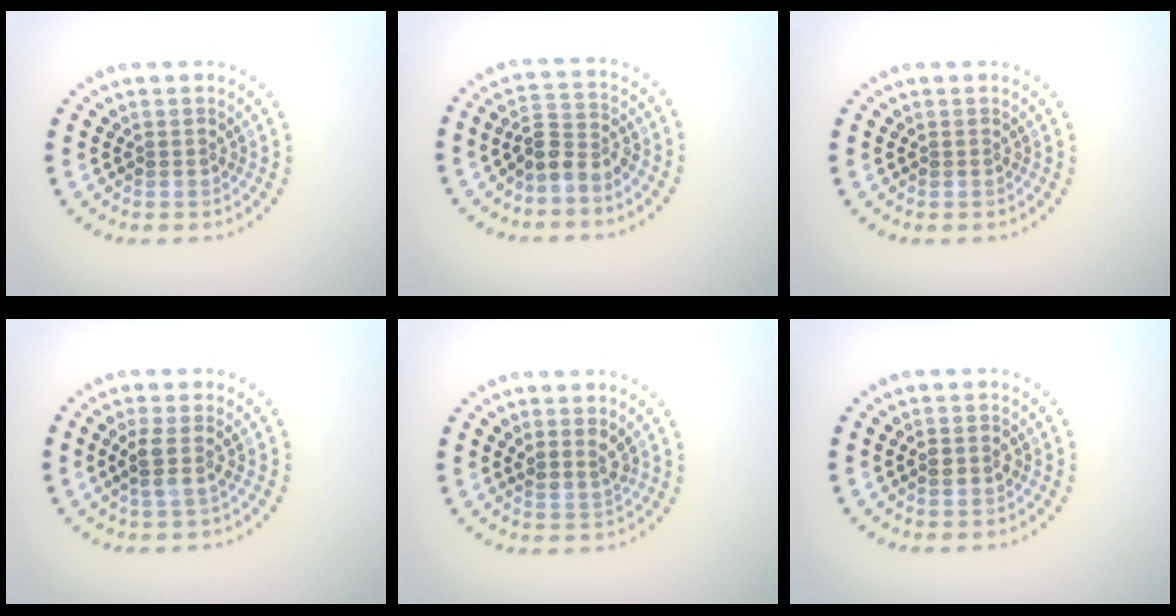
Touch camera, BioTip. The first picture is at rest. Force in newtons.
{"total": 3.0, "press": 2.6, "slide": 1.5}
{"total": 0.0}
{"total": 1.8, "press": 1.5, "slide": 0.9}
{"total": 1.6, "press": 1.2, "slide": 1.0}
{"total": 1.6, "press": 1.6, "slide": 0.1}